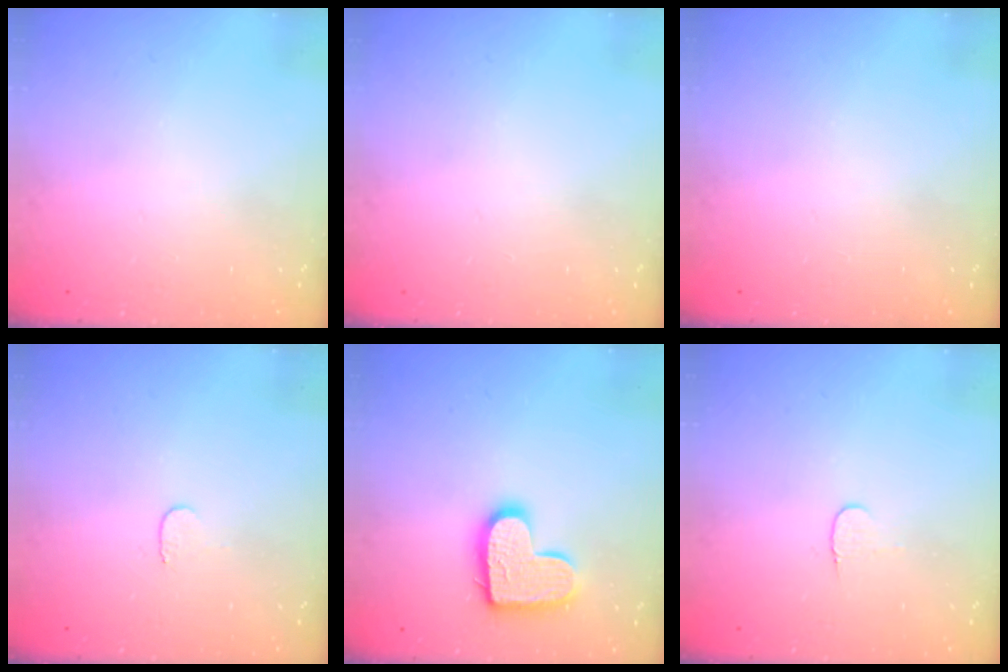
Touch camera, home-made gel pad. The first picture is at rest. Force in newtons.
{"total": 0.0}
{"total": 0.0}
{"total": 3.0, "press": 3.0, "slide": 0.3}
{"total": 14.2, "press": 14.2, "slide": 0.8}
{"total": 3.9, "press": 3.9, "slide": 0.2}